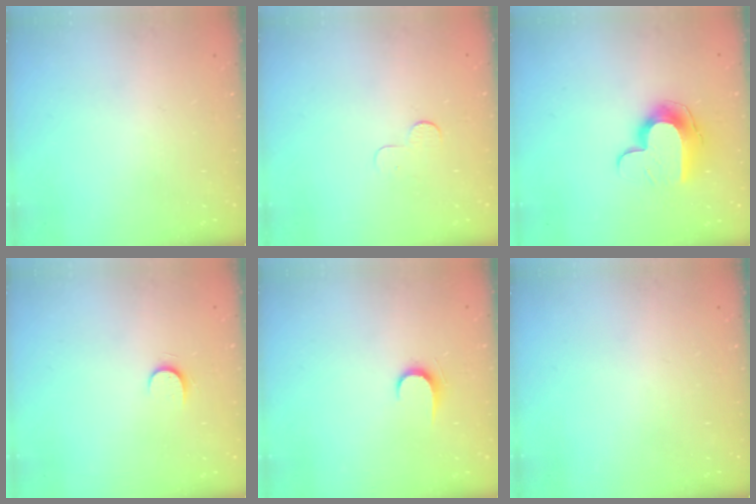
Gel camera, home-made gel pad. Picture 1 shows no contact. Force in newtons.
{"total": 2.9, "press": 2.9, "slide": 0.3}
{"total": 10.0, "press": 9.9, "slide": 1.1}
{"total": 5.2, "press": 5.2, "slide": 0.6}
{"total": 6.0, "press": 6.0, "slide": 0.7}
{"total": 0.0}